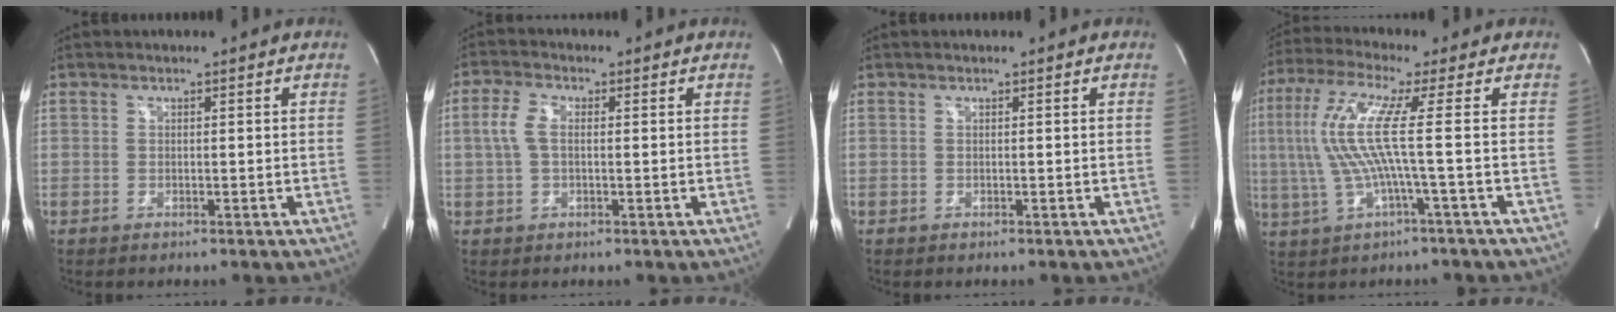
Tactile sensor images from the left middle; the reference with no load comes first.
{"total": 3.7, "force": [0.3, 1.8, 3.2], "torque": [-0.089, 0.016, 0.007]}
{"total": 0.0}
{"total": 10.6, "force": [0.4, -1.1, 10.5], "torque": [-0.229, 0.013, 0.005]}